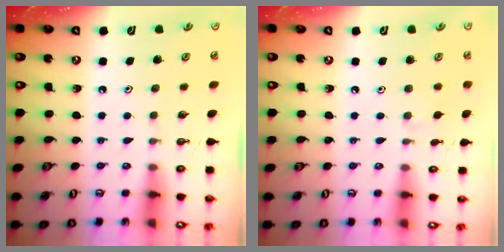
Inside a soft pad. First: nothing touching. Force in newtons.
{"total": 4.4, "press": 4.4, "slide": 0.6}